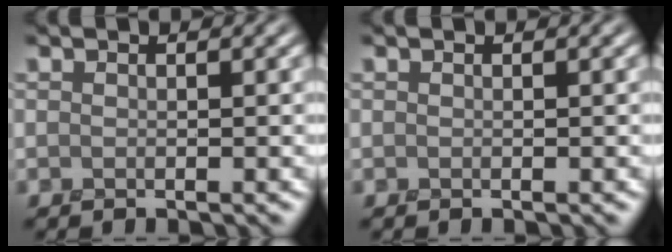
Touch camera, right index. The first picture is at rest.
{"total": 0.0}